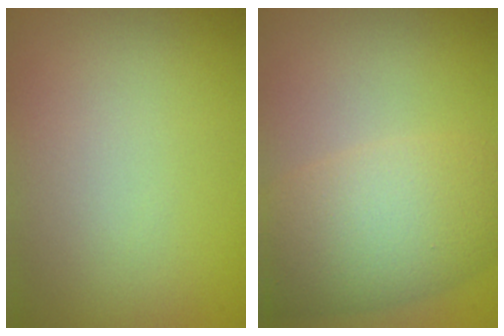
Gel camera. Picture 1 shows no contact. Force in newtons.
{"total": 7.0, "press": 6.9, "slide": 0.5}